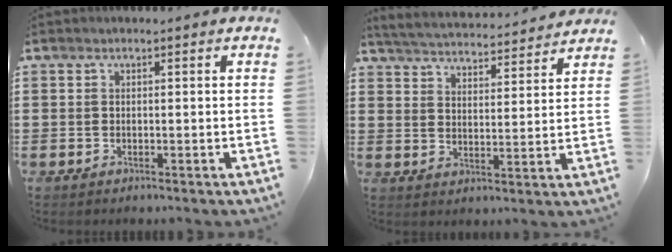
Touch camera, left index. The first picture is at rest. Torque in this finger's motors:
{"motor_torque": [0.07, 0.04, 0.16, 0.01]}